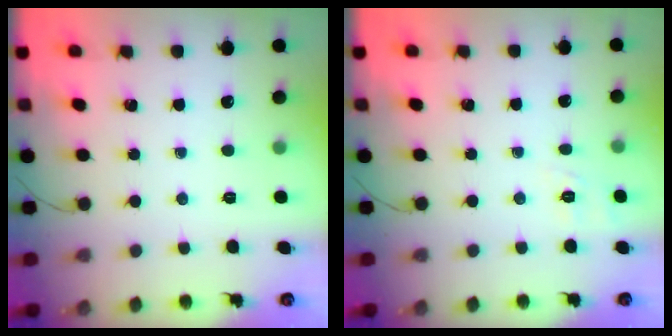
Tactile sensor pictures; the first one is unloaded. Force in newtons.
{"total": 2.1, "press": 0.8, "slide": 2.0}